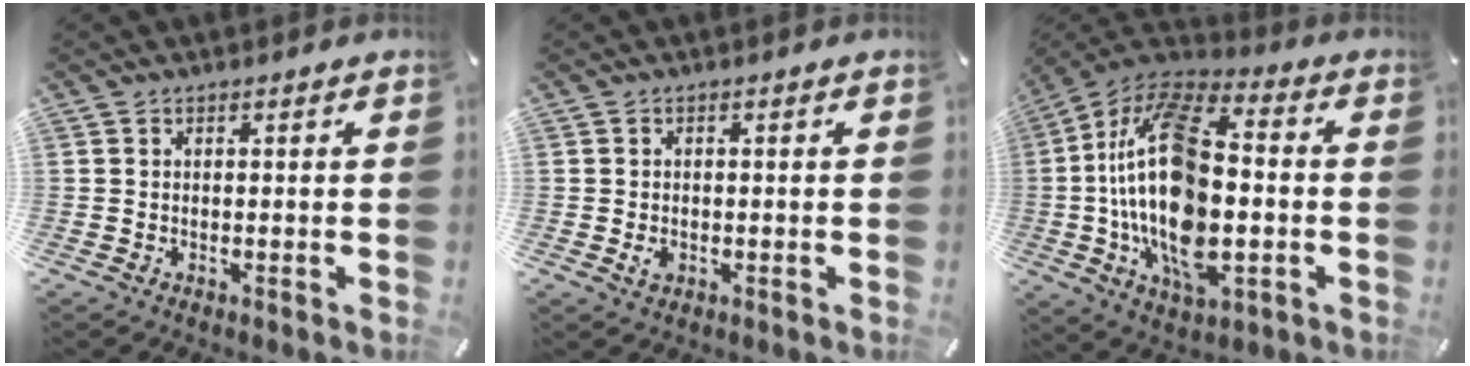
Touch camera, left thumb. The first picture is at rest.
{"total": 2.0, "force": [-0.5, 1.5, 1.2], "torque": [-0.022, 0.002, -0.008]}
{"total": 23.8, "force": [-2.3, 13.2, 19.7], "torque": [-0.397, 0.002, -0.038]}